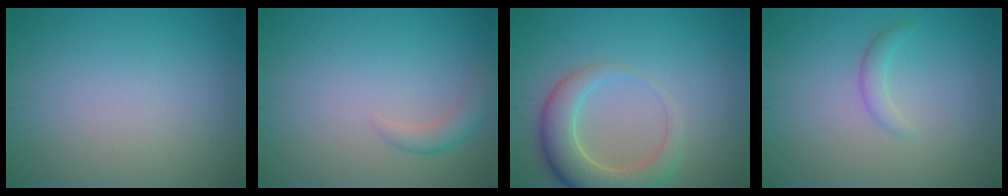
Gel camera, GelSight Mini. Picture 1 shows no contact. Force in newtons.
{"total": 1.6, "press": 1.6, "slide": 0.1}
{"total": 5.6, "press": 5.6, "slide": 0.7}
{"total": 1.3, "press": 1.3, "slide": 0.0}